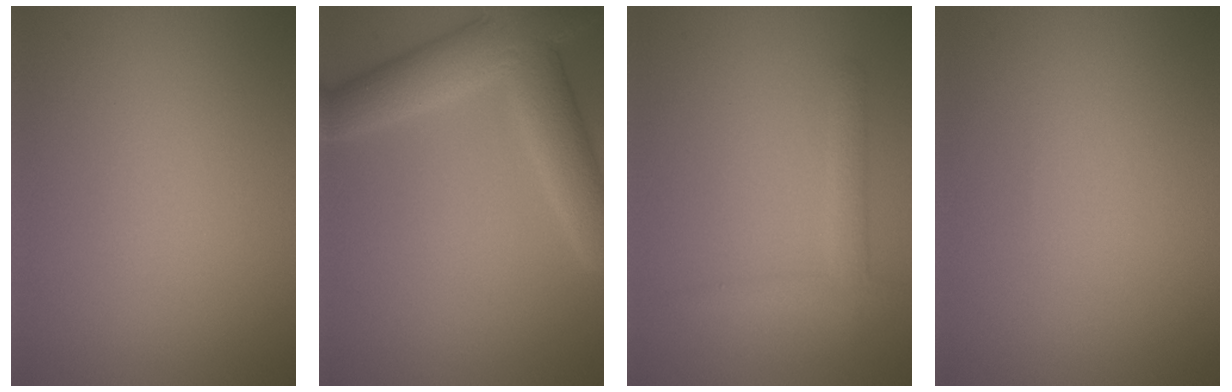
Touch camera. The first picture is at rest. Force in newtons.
{"total": 7.3, "press": 7.3, "slide": 0.6}
{"total": 2.2, "press": 2.2, "slide": 0.1}
{"total": 0.0}